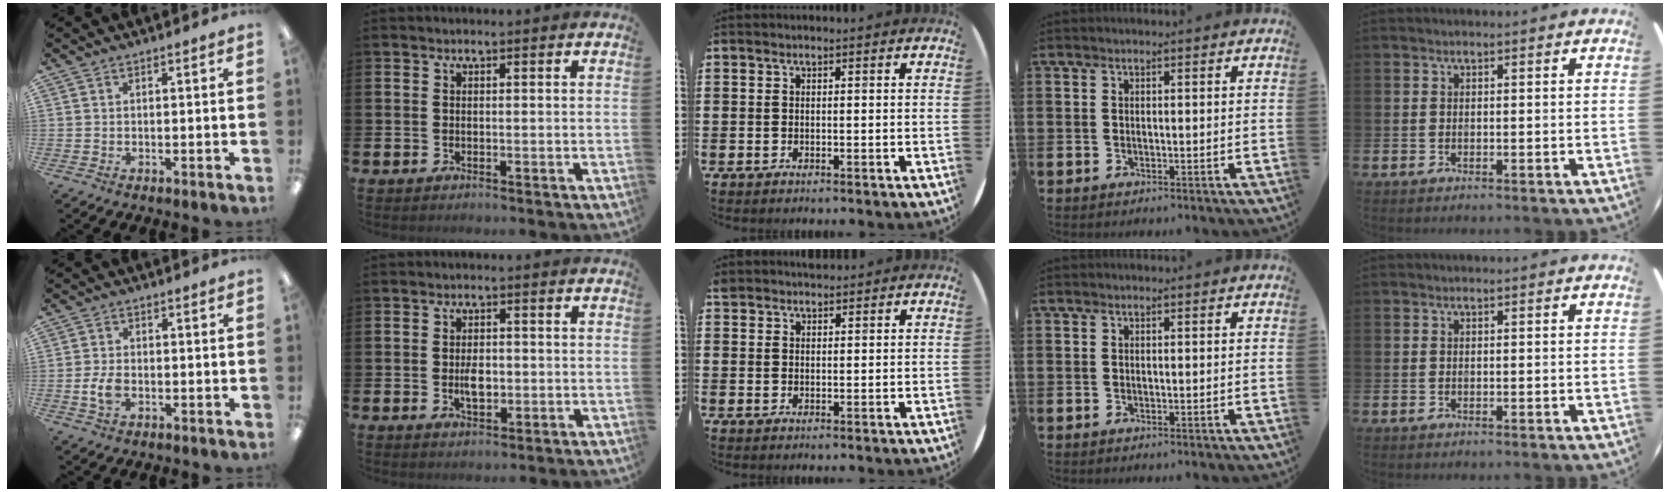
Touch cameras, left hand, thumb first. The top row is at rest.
{"thumb": {"total": 4.7, "force": [-1.1, 2.9, 3.5], "torque": [-0.078, 0.003, -0.023]}, "index": {"total": 3.2, "force": [-0.3, 1.8, 2.6], "torque": [-0.040, 0.000, -0.007]}, "middle": {"total": 1.8, "force": [1.7, 0.5, -0.2], "torque": [-0.001, 0.003, 0.034]}}